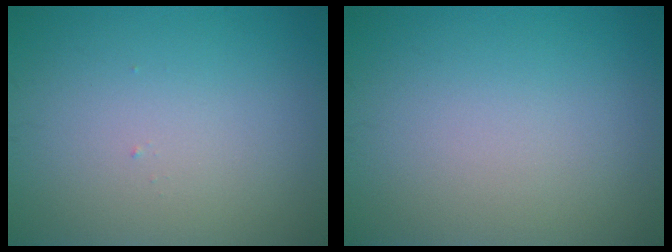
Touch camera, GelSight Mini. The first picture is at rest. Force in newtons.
{"total": 0.0}